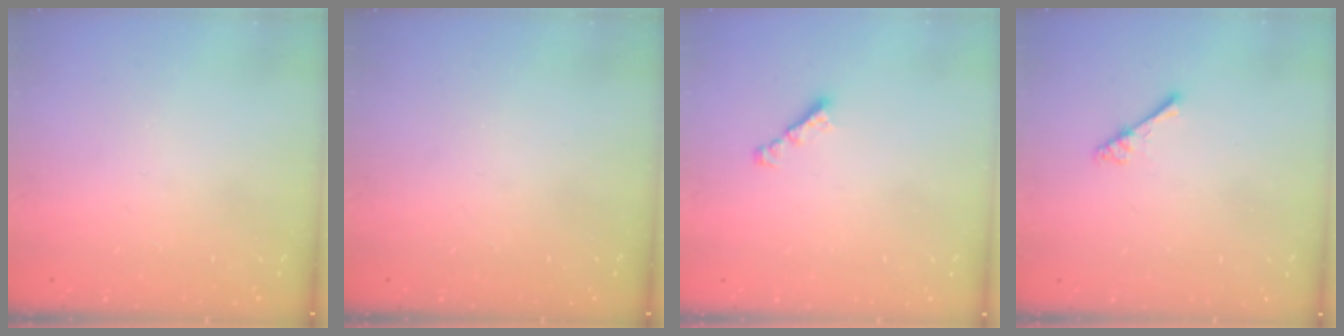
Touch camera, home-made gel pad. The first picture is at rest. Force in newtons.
{"total": 0.0}
{"total": 2.2, "press": 2.1, "slide": 0.6}
{"total": 2.4, "press": 2.4, "slide": 0.4}